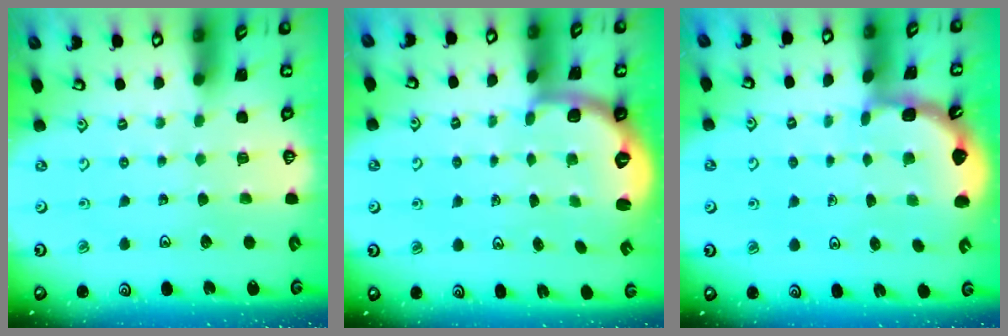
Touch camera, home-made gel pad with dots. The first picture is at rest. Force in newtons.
{"total": 2.6, "press": 1.6, "slide": 2.1}
{"total": 1.9, "press": 1.9, "slide": 0.2}